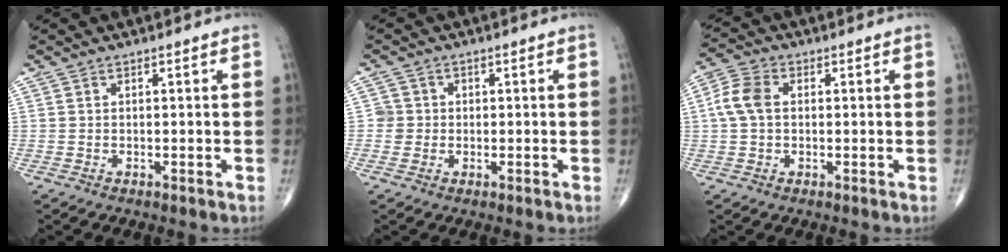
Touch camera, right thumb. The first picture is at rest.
{"total": 2.5, "force": [-0.1, 2.5, 0.0], "torque": [0.021, 0.008, -0.006]}
{"total": 6.0, "force": [0.6, 4.2, 4.3], "torque": [-0.095, 0.017, 0.005]}